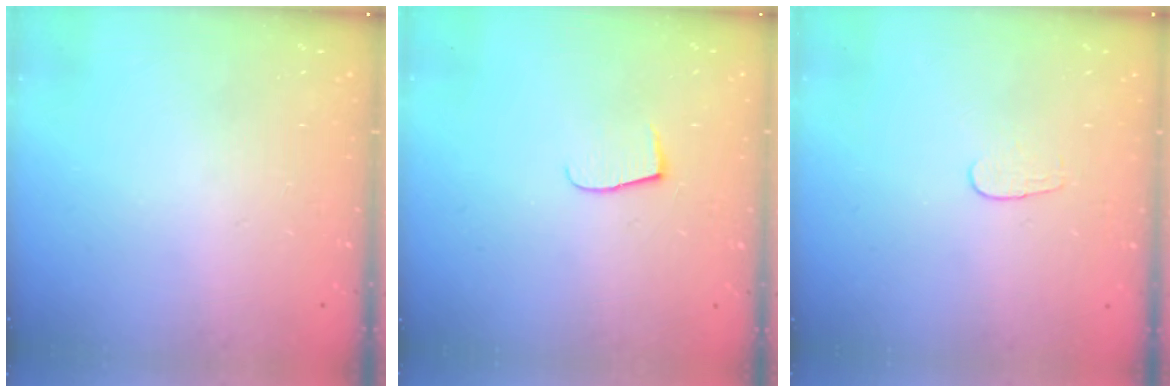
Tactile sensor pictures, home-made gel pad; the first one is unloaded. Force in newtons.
{"total": 5.5, "press": 5.5, "slide": 0.6}
{"total": 4.0, "press": 4.0, "slide": 0.3}